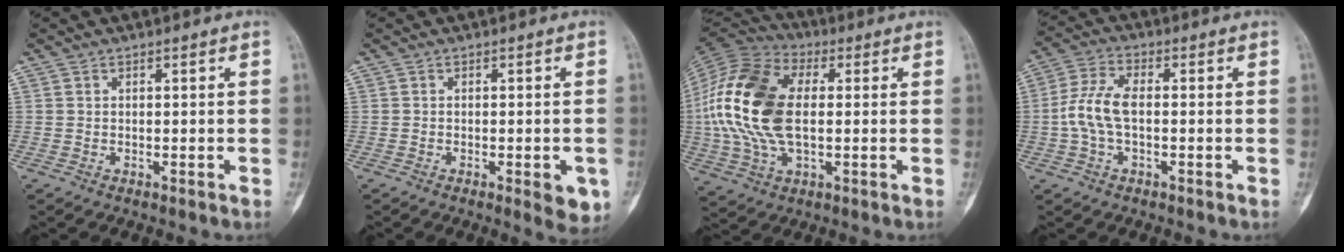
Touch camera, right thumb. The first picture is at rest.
{"total": 5.2, "force": [-1.9, 1.8, 4.5], "torque": [-0.040, -0.003, -0.017]}
{"total": 19.7, "force": [1.1, 11.4, 16.0], "torque": [-0.343, 0.012, 0.016]}
{"total": 7.8, "force": [-0.7, 3.9, 6.7], "torque": [-0.155, 0.023, -0.018]}